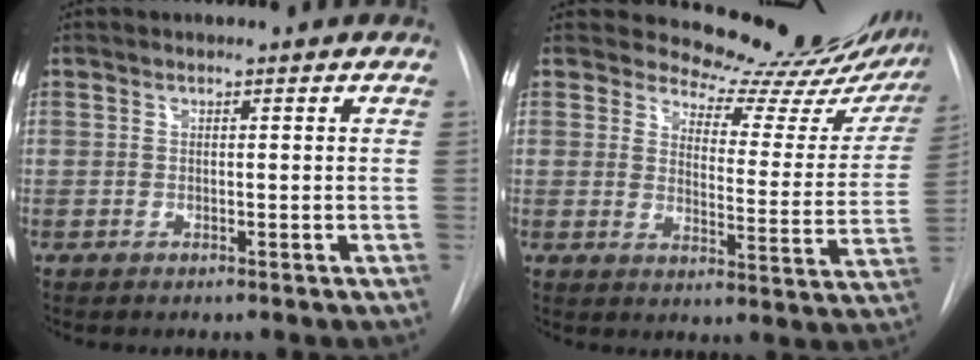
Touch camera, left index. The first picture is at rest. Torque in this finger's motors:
{"motor_torque": [0.48, -0.60, -0.16, -0.08]}